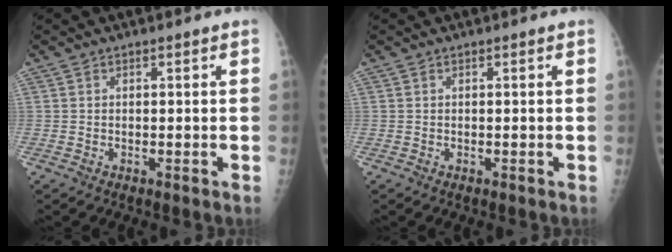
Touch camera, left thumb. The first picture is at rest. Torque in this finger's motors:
{"motor_torque": [0.00, 0.00, 0.00, 0.00, 0.00]}